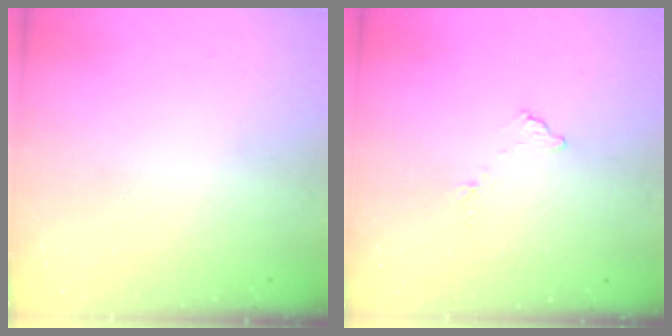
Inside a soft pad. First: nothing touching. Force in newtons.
{"total": 5.9, "press": 5.9, "slide": 0.3}